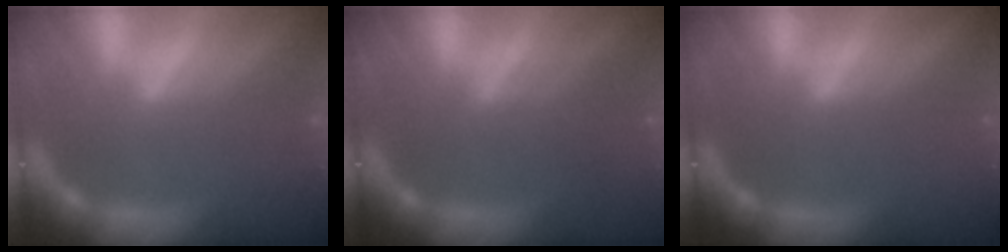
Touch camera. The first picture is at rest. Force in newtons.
{"total": 2.0}
{"total": 0.0}